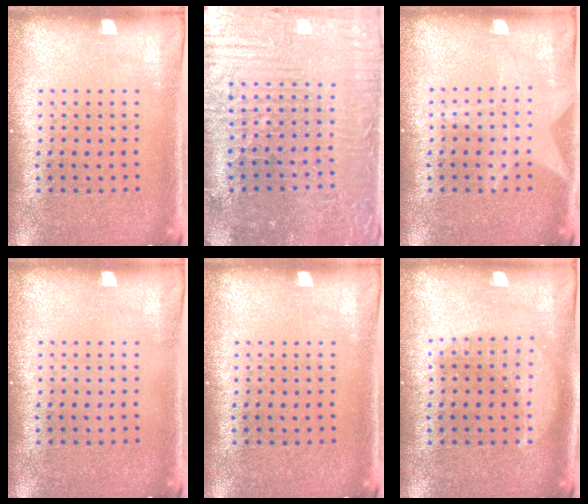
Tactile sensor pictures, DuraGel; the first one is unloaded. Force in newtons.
{"total": 3.7, "press": 3.7, "slide": 0.4}
{"total": 1.8, "press": 1.8, "slide": 0.3}
{"total": 0.0}
{"total": 0.0}
{"total": 2.4, "press": 2.4, "slide": 0.3}